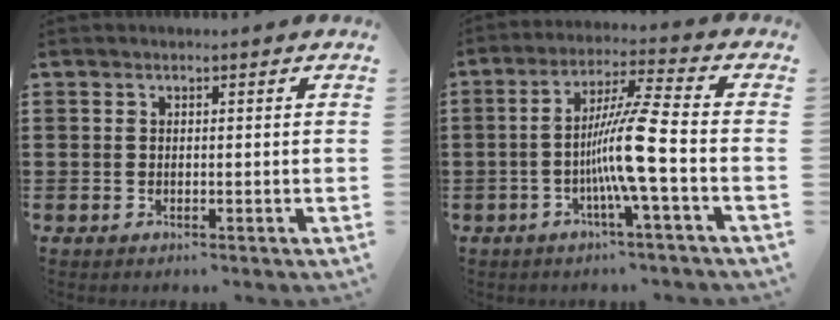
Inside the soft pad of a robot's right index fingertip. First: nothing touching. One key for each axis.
{"total": 9.8, "fx": -2.7, "fy": -0.7, "fz": 9.4, "tx": -0.183, "ty": -0.013, "tz": -0.059}